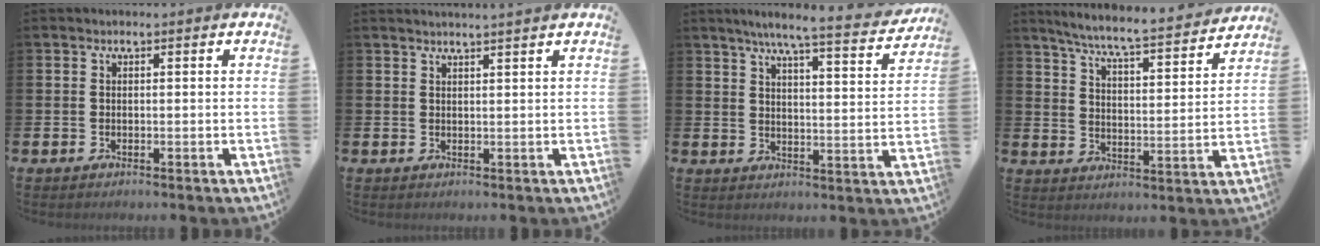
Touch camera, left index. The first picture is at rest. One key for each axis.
{"total": 1.4, "fx": 1.4, "fy": -0.4, "fz": 0.1, "tx": -0.001, "ty": -0.005, "tz": 0.026}
{"total": 6.5, "fx": 5.9, "fy": 0.0, "fz": 2.8, "tx": -0.062, "ty": -0.038, "tz": 0.096}
{"total": 6.8, "fx": 6.3, "fy": 0.0, "fz": 2.5, "tx": -0.077, "ty": -0.048, "tz": 0.105}